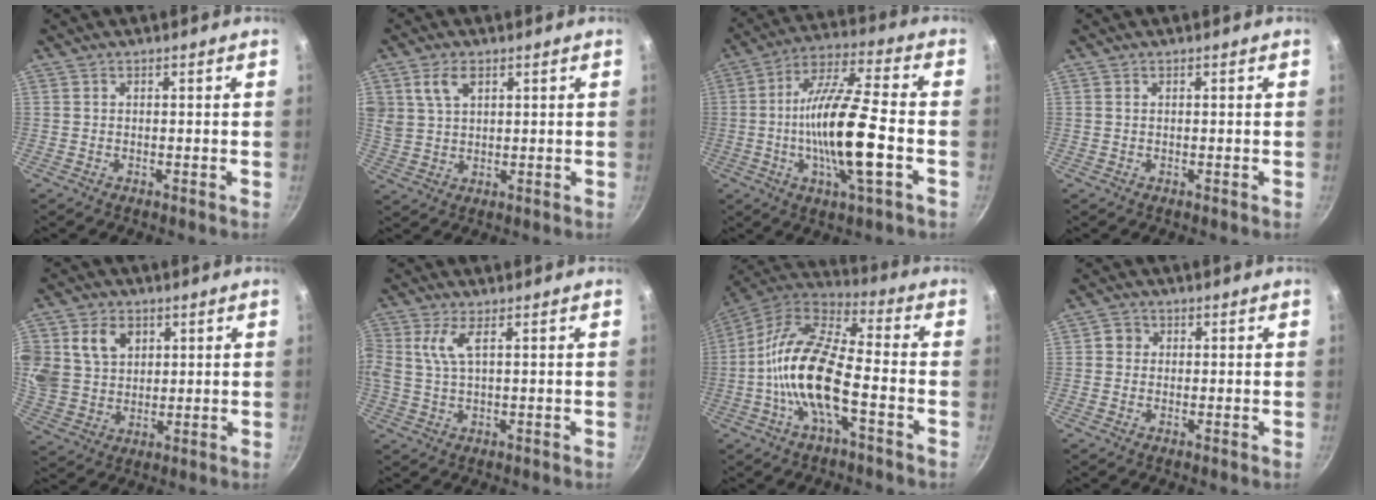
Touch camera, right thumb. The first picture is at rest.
{"total": 5.6, "force": [2.7, 3.5, 3.4], "torque": [-0.053, -0.004, 0.057]}
{"total": 17.4, "force": [-3.5, 3.8, 16.6], "torque": [-0.302, 0.023, -0.074]}
{"total": 0.0}
{"total": 14.3, "force": [4.7, 11.4, 7.1], "torque": [-0.144, -0.001, 0.095]}
{"total": 4.8, "force": [1.4, 1.6, 4.3], "torque": [-0.100, 0.004, 0.029]}
{"total": 16.7, "force": [-4.5, 6.3, 14.8], "torque": [-0.281, 0.041, -0.105]}
{"total": 2.3, "force": [0.2, 2.2, 0.6], "torque": [0.004, 0.004, -0.002]}